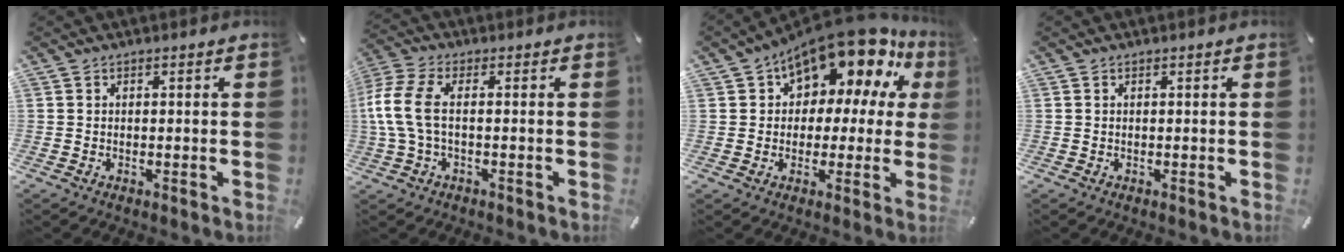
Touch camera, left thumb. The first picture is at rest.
{"total": 9.1, "force": [-0.2, 4.5, 7.9], "torque": [-0.181, -0.009, -0.004]}
{"total": 15.9, "force": [10.5, 8.2, 8.6], "torque": [-0.135, -0.082, 0.181]}
{"total": 0.0}